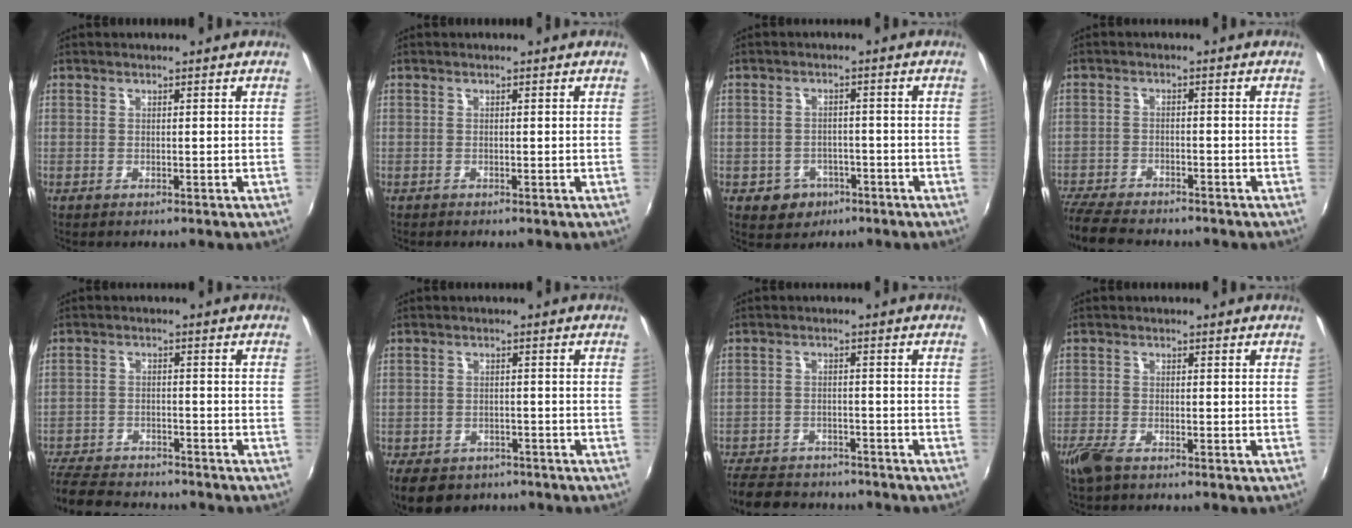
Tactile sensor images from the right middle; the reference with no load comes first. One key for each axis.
{"total": 0.0}
{"total": 5.3, "fx": -2.6, "fy": 4.5, "fz": 1.3, "tx": -0.041, "ty": 0.006, "tz": -0.029}
{"total": 10.2, "fx": -9.1, "fy": 2.6, "fz": 4.0, "tx": -0.113, "ty": -0.026, "tz": -0.159}
{"total": 13.5, "fx": -11.8, "fy": 4.1, "fz": 5.0, "tx": -0.135, "ty": -0.015, "tz": -0.192}
{"total": 9.7, "fx": -6.7, "fy": 5.7, "fz": 4.1, "tx": -0.101, "ty": -0.016, "tz": -0.099}
{"total": 13.3, "fx": -11.3, "fy": 5.2, "fz": 4.7, "tx": -0.125, "ty": -0.003, "tz": -0.170}
{"total": 4.5, "fx": -3.3, "fy": 1.5, "fz": 2.6, "tx": -0.070, "ty": -0.011, "tz": -0.067}